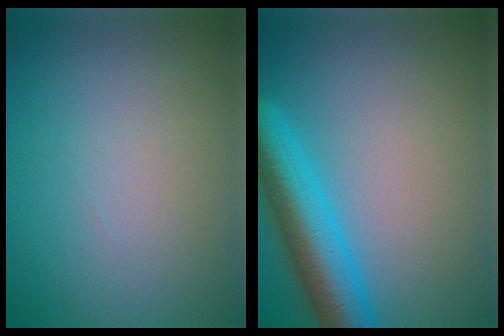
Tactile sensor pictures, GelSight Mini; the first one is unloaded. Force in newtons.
{"total": 7.0, "press": 7.0, "slide": 0.3}